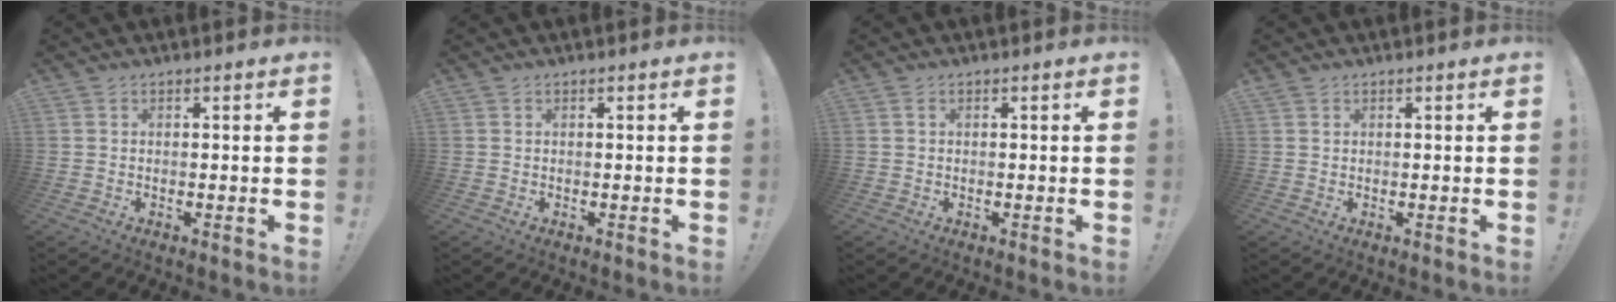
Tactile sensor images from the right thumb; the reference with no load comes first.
{"total": 0.0}
{"total": 0.6, "force": [0.1, 0.1, 0.5], "torque": [-0.011, 0.001, 0.002]}
{"total": 0.6, "force": [0.3, 0.4, 0.1], "torque": [0.002, -0.002, 0.006]}